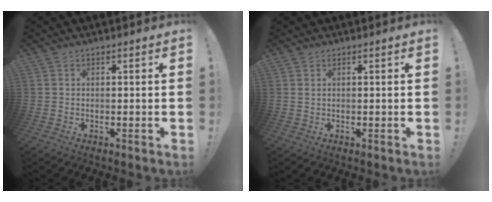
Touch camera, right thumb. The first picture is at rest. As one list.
[{"total": 0.9, "force": [0.5, 0.1, 0.7], "torque": [-0.017, 0.001, 0.009]}]